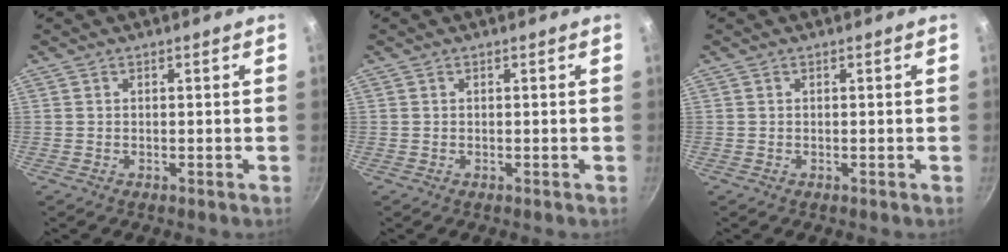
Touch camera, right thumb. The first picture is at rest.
{"total": 0.0}
{"total": 0.0}